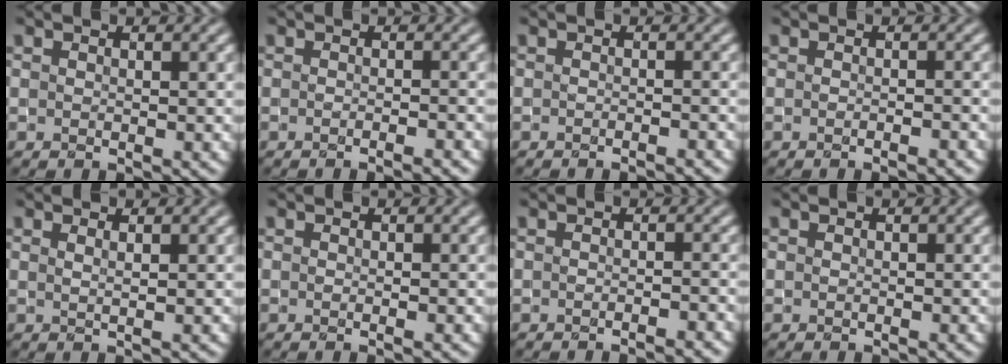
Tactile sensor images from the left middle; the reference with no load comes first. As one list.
[{"total": 1.9, "force": [-1.2, 0.4, 1.4], "torque": [-0.010, -0.001, -0.024]}, {"total": 1.5, "force": [-1.3, 0.2, 0.7], "torque": [-0.003, -0.003, -0.021]}, {"total": 1.3, "force": [-0.8, 0.3, 0.9], "torque": [-0.006, -0.005, -0.019]}, {"total": 1.3, "force": [0.6, 0.4, 1.0], "torque": [-0.008, 0.001, 0.006]}, {"total": 0.8, "force": [-0.1, 0.2, 0.7], "torque": [-0.009, -0.004, -0.003]}, {"total": 1.7, "force": [-1.2, 0.4, 1.1], "torque": [-0.005, -0.002, -0.022]}, {"total": 0.0}]